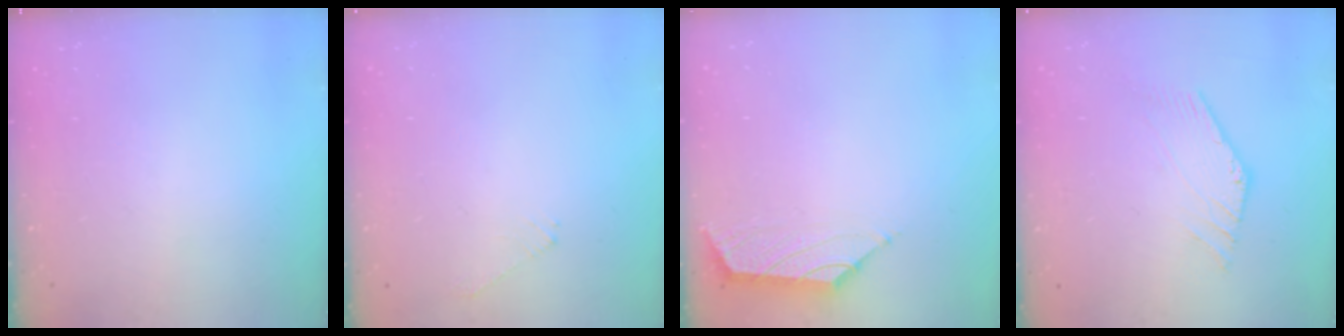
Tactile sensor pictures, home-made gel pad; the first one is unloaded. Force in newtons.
{"total": 1.7, "press": 1.6, "slide": 0.4}
{"total": 1.5, "press": 1.4, "slide": 0.6}
{"total": 0.0}